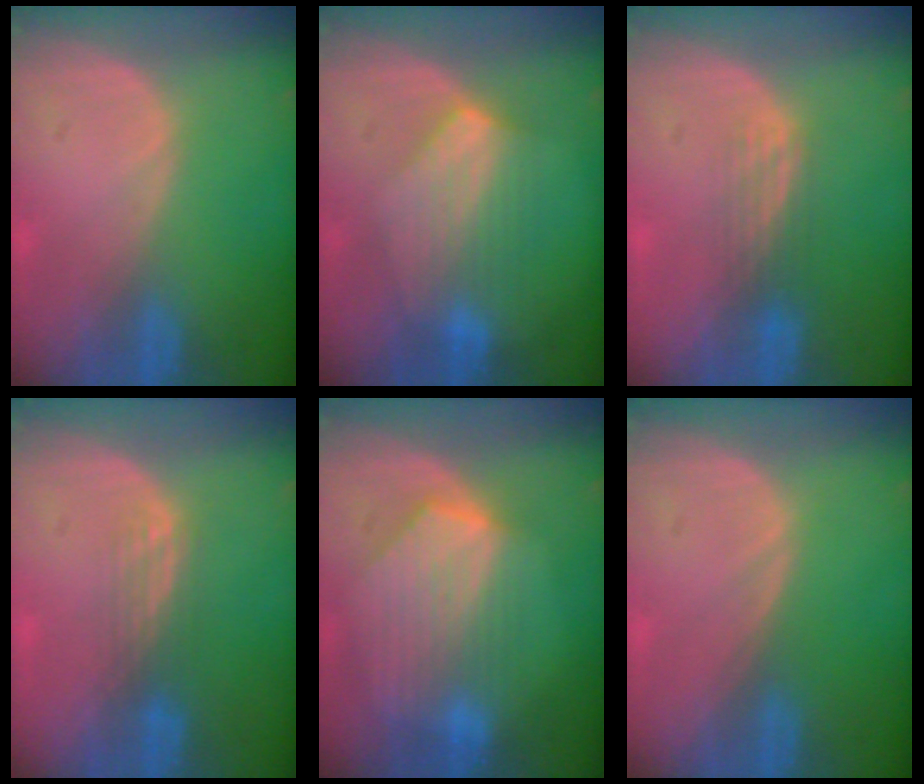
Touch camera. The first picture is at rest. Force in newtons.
{"total": 7.0, "press": 6.7, "slide": 1.8}
{"total": 2.8, "press": 2.5, "slide": 1.3}
{"total": 3.0, "press": 2.5, "slide": 1.6}
{"total": 8.6, "press": 7.9, "slide": 3.5}
{"total": 0.0}